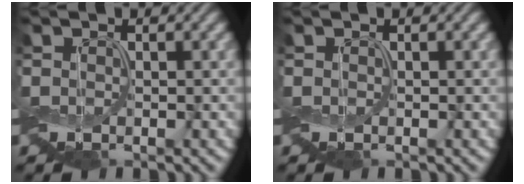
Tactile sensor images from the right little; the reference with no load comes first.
{"total": 0.0}